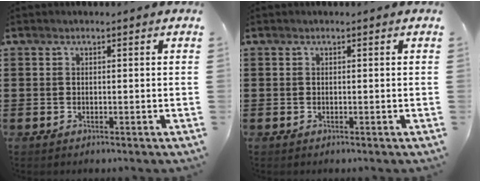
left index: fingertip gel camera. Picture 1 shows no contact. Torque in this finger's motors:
{"motor_torque": [0.00, 0.00, 0.01, 0.00]}